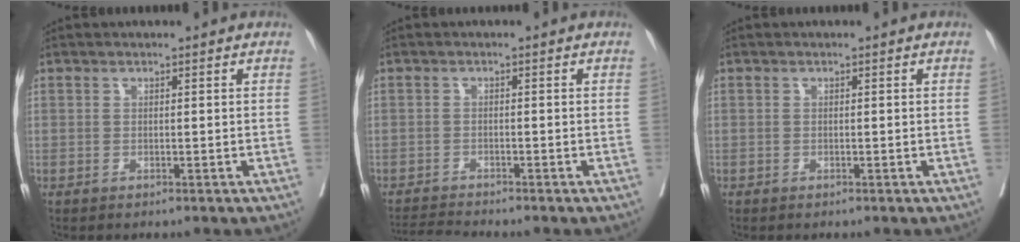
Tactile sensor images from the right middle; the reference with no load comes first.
{"total": 2.7, "force": [-2.6, -0.8, 0.1], "torque": [-0.007, -0.019, -0.046]}
{"total": 0.0}